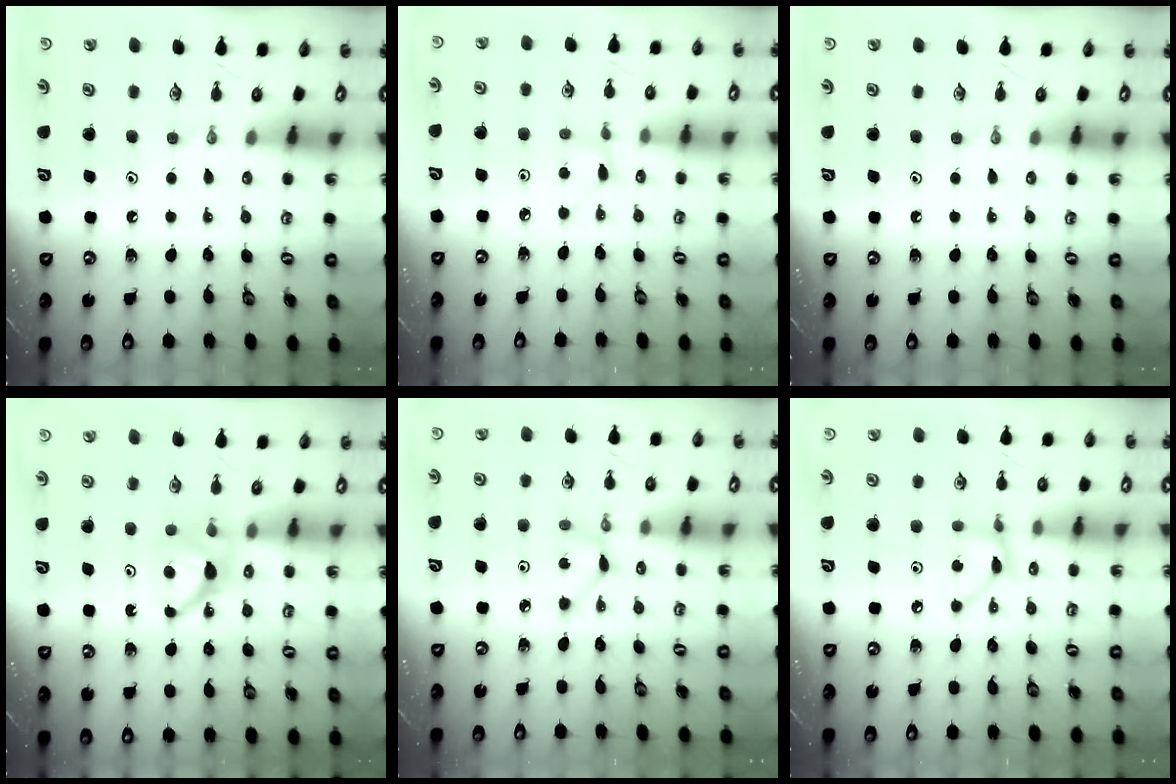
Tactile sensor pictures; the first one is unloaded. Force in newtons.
{"total": 2.2, "press": 2.2, "slide": 0.3}
{"total": 0.0}
{"total": 5.5, "press": 5.5, "slide": 0.8}
{"total": 1.9, "press": 1.9, "slide": 0.2}
{"total": 6.3, "press": 6.3, "slide": 0.2}